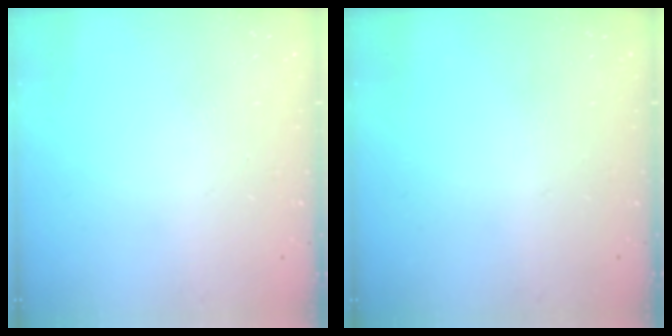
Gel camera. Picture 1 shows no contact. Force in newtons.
{"total": 0.0}